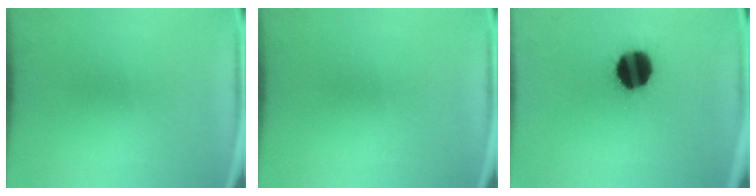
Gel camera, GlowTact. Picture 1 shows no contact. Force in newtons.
{"total": 0.0}
{"total": 15.3}